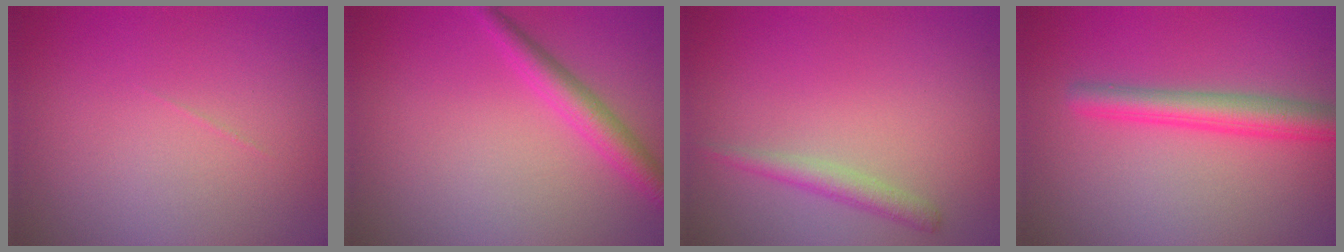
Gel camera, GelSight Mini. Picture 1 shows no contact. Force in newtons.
{"total": 2.6, "press": 2.5, "slide": 0.1}
{"total": 1.6, "press": 1.6, "slide": 0.1}
{"total": 3.7, "press": 3.7, "slide": 0.1}